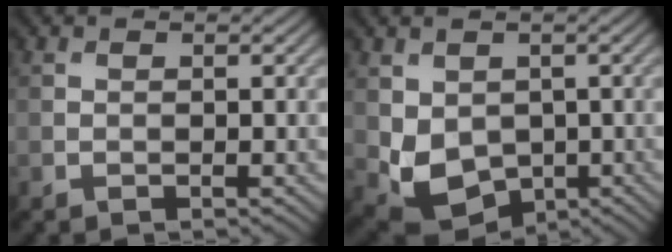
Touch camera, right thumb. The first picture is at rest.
{"total": 6.2, "force": [-0.5, 5.1, 3.5], "torque": [-0.102, -0.027, -0.001]}